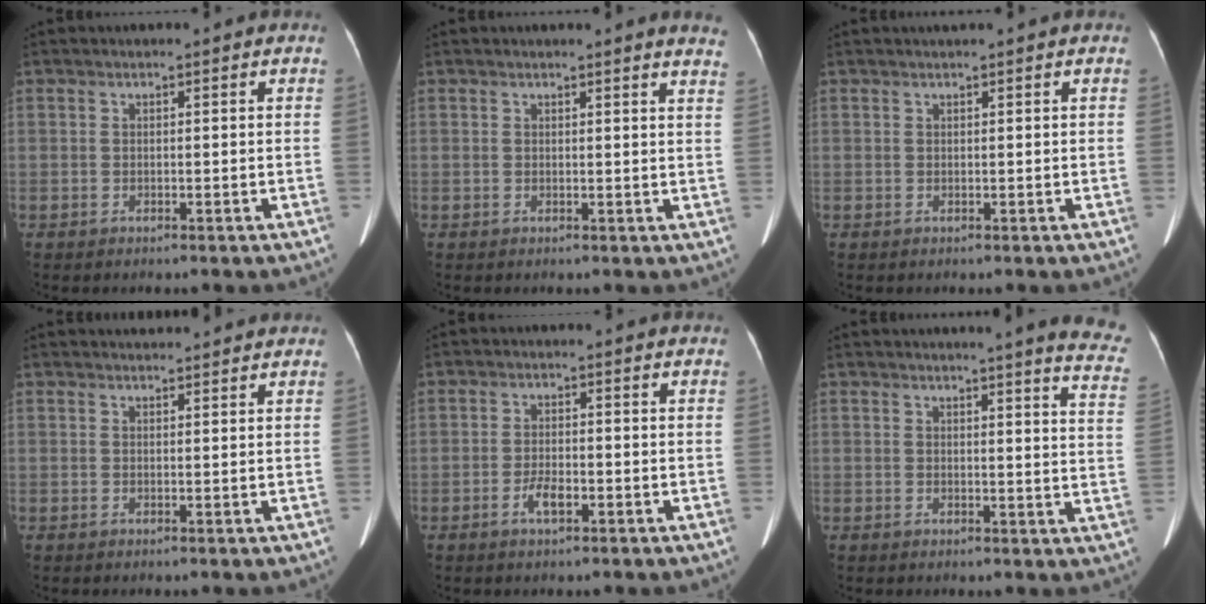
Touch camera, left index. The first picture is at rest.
{"total": 5.4, "force": [5.1, -0.2, 1.7], "torque": [-0.016, -0.025, 0.027]}
{"total": 1.0, "force": [0.8, -0.2, 0.6], "torque": [-0.009, 0.012, 0.018]}
{"total": 3.4, "force": [3.4, 0.3, 0.5], "torque": [-0.013, 0.021, 0.043]}
{"total": 3.0, "force": [-1.5, 1.0, 2.3], "torque": [-0.048, 0.001, -0.027]}
{"total": 11.9, "force": [10.5, -0.1, 5.5], "torque": [-0.047, -0.070, 0.087]}